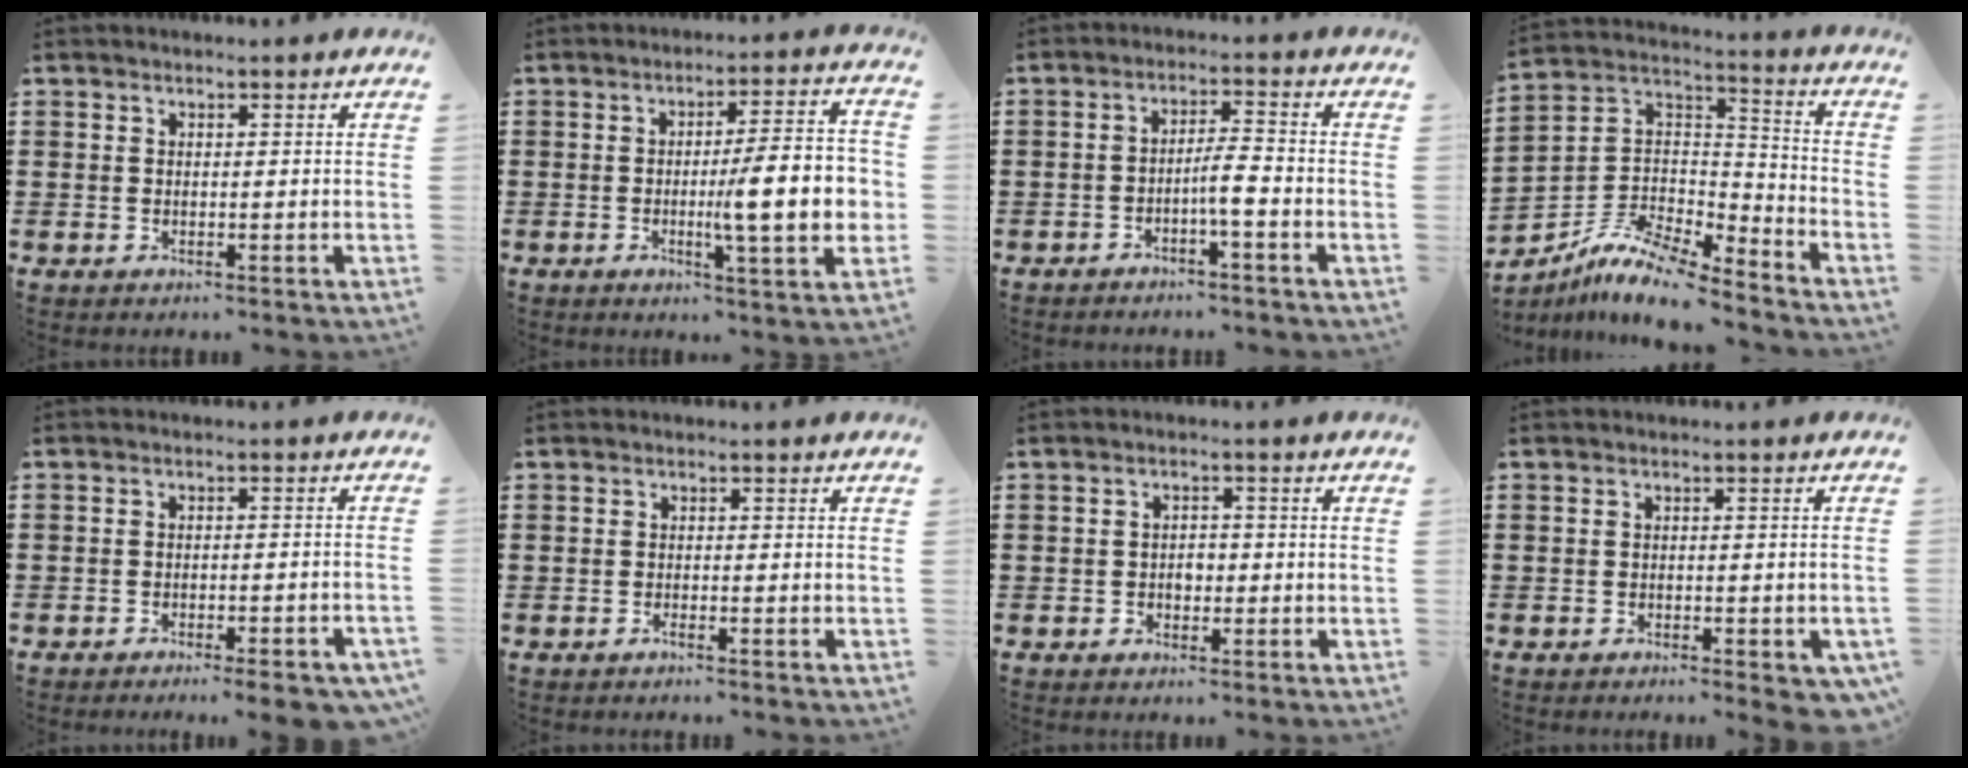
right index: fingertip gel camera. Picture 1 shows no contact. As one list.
[{"total": 12.6, "force": [-1.2, 2.2, 12.3], "torque": [-0.174, -0.010, -0.026]}, {"total": 4.2, "force": [-1.9, 0.2, 3.8], "torque": [-0.068, -0.001, -0.036]}, {"total": 9.6, "force": [-8.4, 2.1, 4.2], "torque": [-0.096, 0.011, -0.171]}, {"total": 3.3, "force": [-2.8, 0.1, 1.7], "torque": [-0.028, -0.004, -0.052]}, {"total": 0.6, "force": [-0.5, -0.1, 0.3], "torque": [-0.007, -0.003, -0.010]}, {"total": 1.7, "force": [-0.4, 1.3, 1.0], "torque": [-0.021, 0.004, -0.010]}, {"total": 1.3, "force": [-0.9, 0.1, 0.9], "torque": [-0.018, -0.002, -0.017]}]